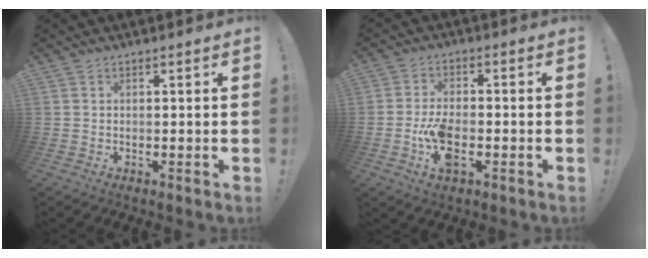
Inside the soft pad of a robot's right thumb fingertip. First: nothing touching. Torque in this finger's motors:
{"motor_torque": [1.37, 1.19, 0.97, -0.48, 0.02]}